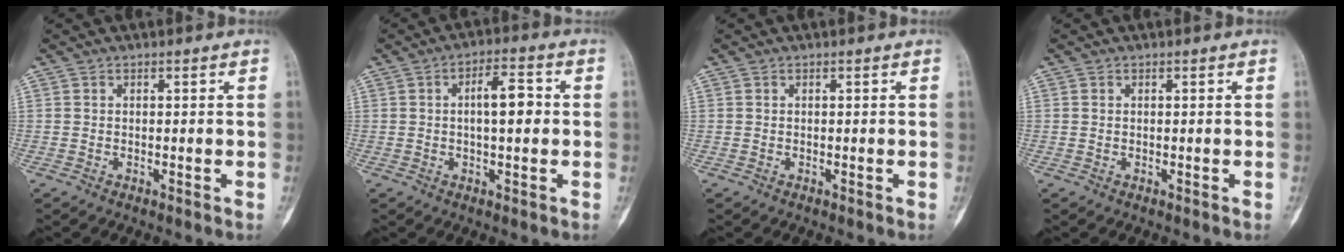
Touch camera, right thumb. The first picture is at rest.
{"total": 7.1, "force": [0.4, 2.8, 6.5], "torque": [-0.091, 0.010, -0.001]}
{"total": 0.0}
{"total": 0.0}